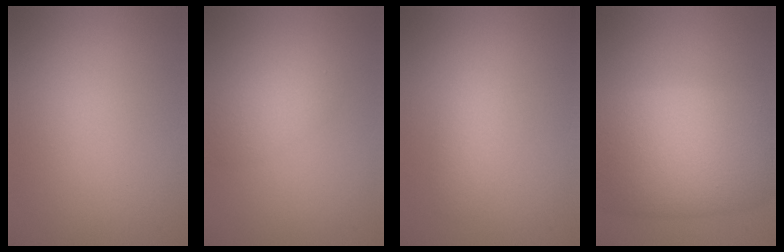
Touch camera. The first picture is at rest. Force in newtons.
{"total": 2.2, "press": 2.2, "slide": 0.2}
{"total": 1.7, "press": 1.7, "slide": 0.2}
{"total": 11.9, "press": 11.9, "slide": 0.6}